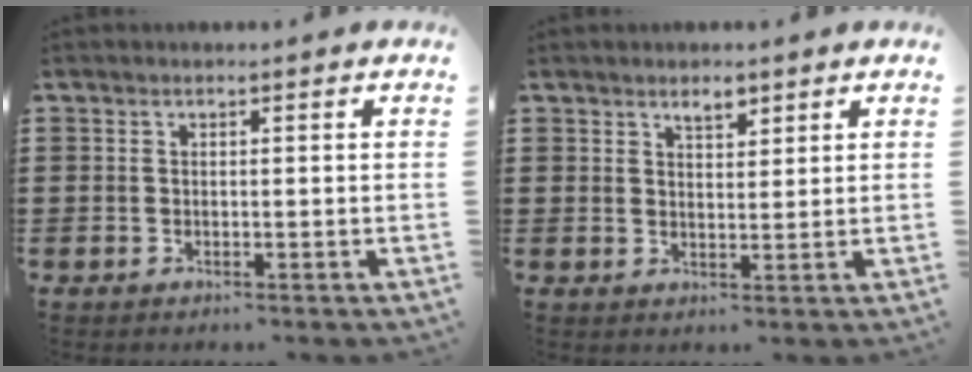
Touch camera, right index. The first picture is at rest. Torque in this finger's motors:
{"motor_torque": [0.02, 0.00, 0.00, 0.02]}